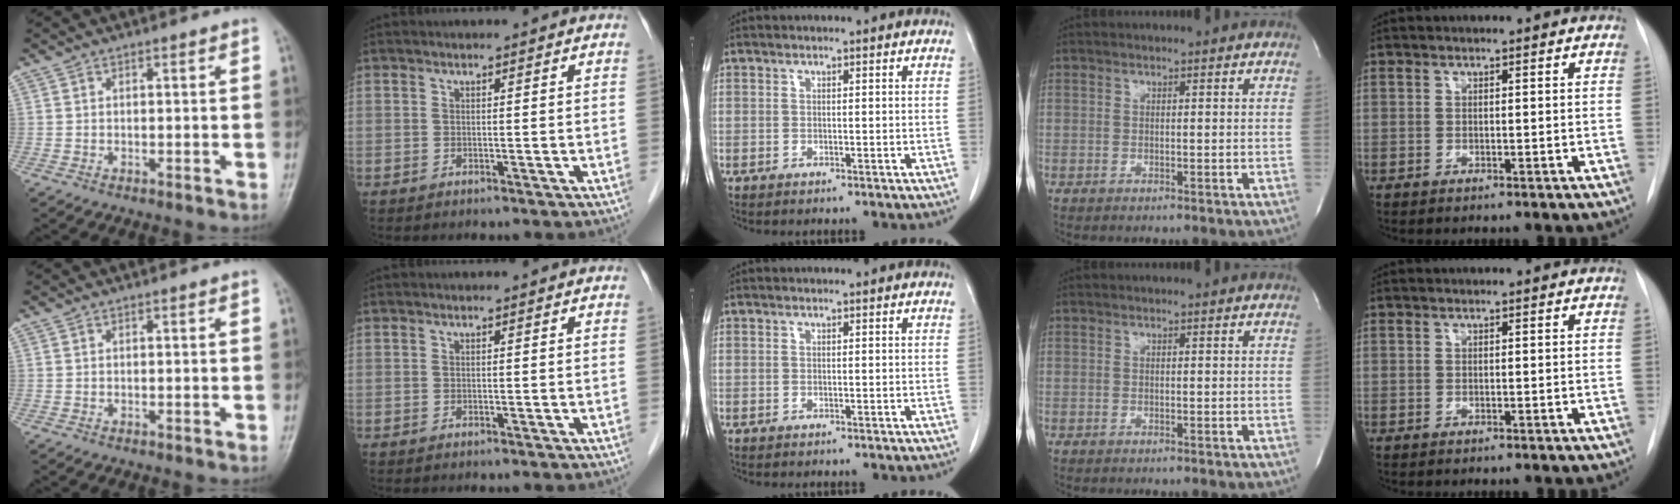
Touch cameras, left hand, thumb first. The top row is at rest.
{}